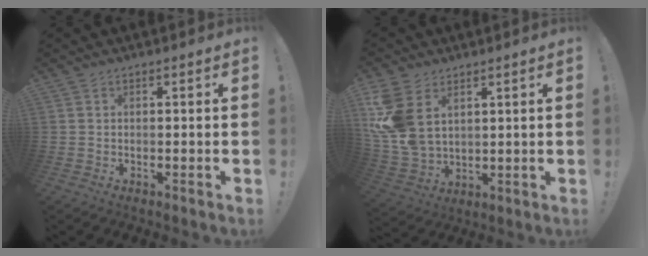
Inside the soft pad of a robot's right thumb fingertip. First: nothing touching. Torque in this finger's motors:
{"motor_torque": [0.38, 0.43, 0.36, 0.29, 0.13]}